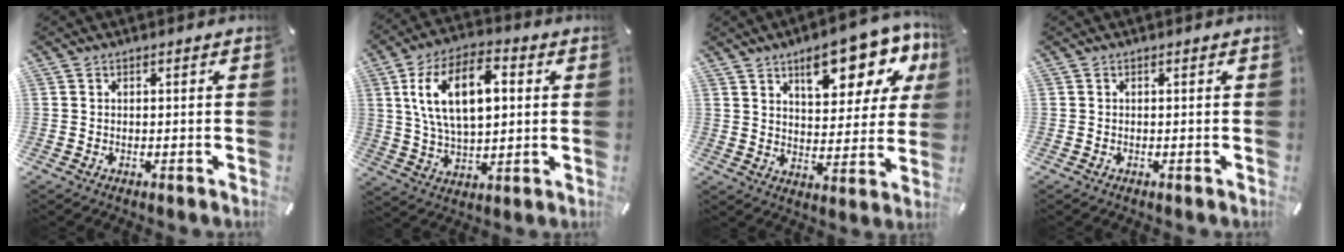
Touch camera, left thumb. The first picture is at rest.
{"total": 15.9, "force": [4.3, 8.9, 12.5], "torque": [-0.250, 0.006, 0.068]}
{"total": 16.1, "force": [9.5, 7.7, 10.5], "torque": [-0.124, -0.056, 0.154]}
{"total": 0.0}